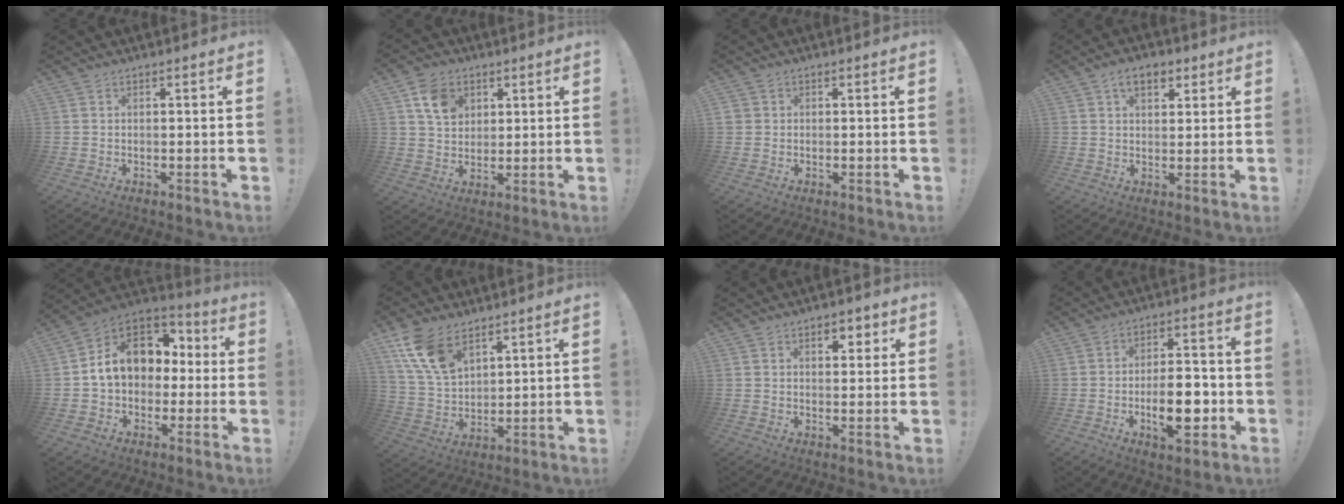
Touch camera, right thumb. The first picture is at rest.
{"total": 9.4, "force": [4.5, 7.3, 4.0], "torque": [-0.051, -0.018, 0.087]}
{"total": 1.5, "force": [0.2, 1.5, 0.1], "torque": [-0.008, 0.005, 0.005]}
{"total": 6.5, "force": [3.1, 4.1, 4.0], "torque": [-0.056, -0.001, 0.056]}
{"total": 15.1, "force": [2.8, 11.7, 9.2], "torque": [-0.130, 0.004, 0.060]}
{"total": 13.4, "force": [8.4, 7.4, 7.4], "torque": [-0.148, -0.038, 0.164]}
{"total": 4.2, "force": [2.3, 2.5, 2.5], "torque": [-0.021, -0.007, 0.034]}
{"total": 12.6, "force": [-3.7, 5.7, 10.6], "torque": [-0.170, 0.006, -0.064]}